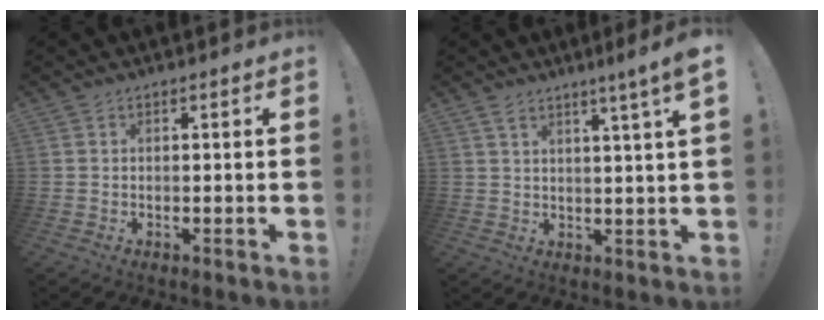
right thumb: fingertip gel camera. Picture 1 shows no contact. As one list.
[{"total": 5.5, "force": [3.2, -0.7, 4.4], "torque": [-0.060, -0.026, 0.047]}]